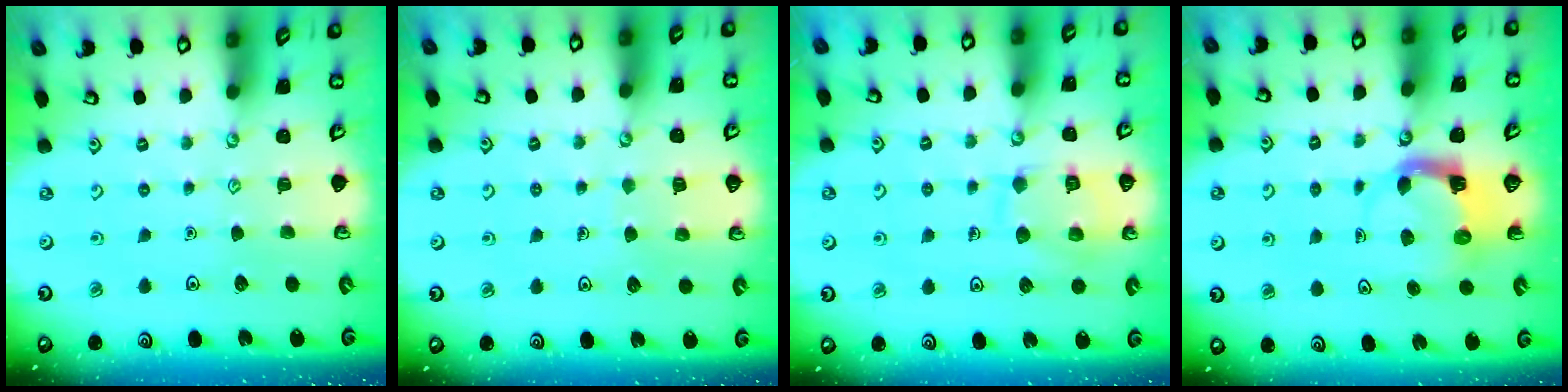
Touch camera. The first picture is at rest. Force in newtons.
{"total": 5.7, "press": 5.7, "slide": 0.4}
{"total": 11.9, "press": 11.9, "slide": 1.1}
{"total": 3.8, "press": 3.8, "slide": 0.2}